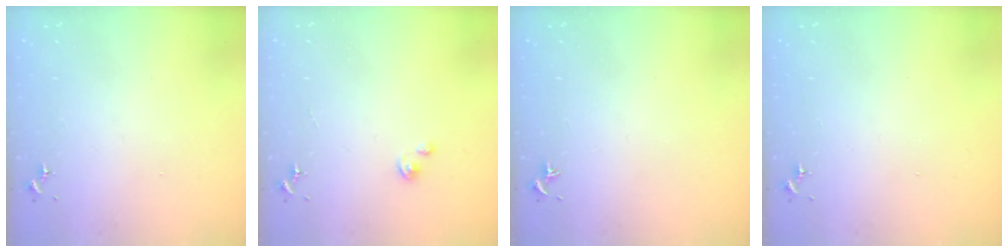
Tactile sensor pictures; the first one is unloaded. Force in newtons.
{"total": 1.8, "press": 1.8, "slide": 0.2}
{"total": 0.0}
{"total": 0.0}